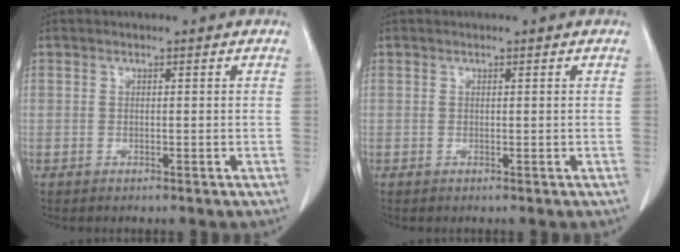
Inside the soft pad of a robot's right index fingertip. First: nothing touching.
{"total": 0.0}